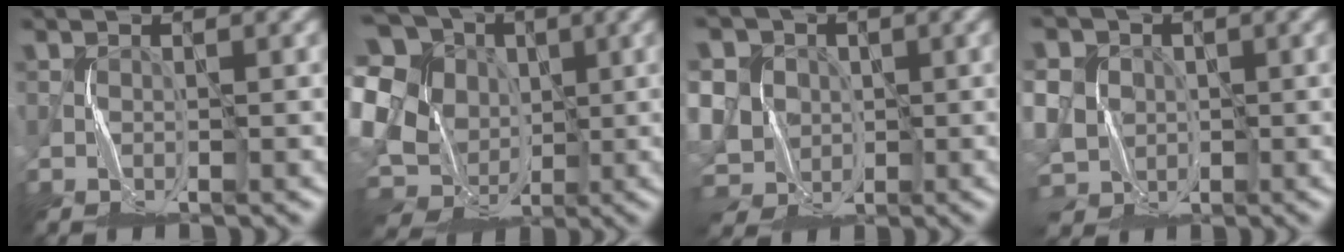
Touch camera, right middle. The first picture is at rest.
{"total": 18.3, "force": [0.7, 15.7, 9.3], "torque": [-0.245, 0.015, -0.003]}
{"total": 8.2, "force": [0.6, 7.4, 3.5], "torque": [-0.089, 0.026, -0.019]}
{"total": 7.9, "force": [0.0, 7.4, 2.9], "torque": [-0.076, 0.021, -0.033]}